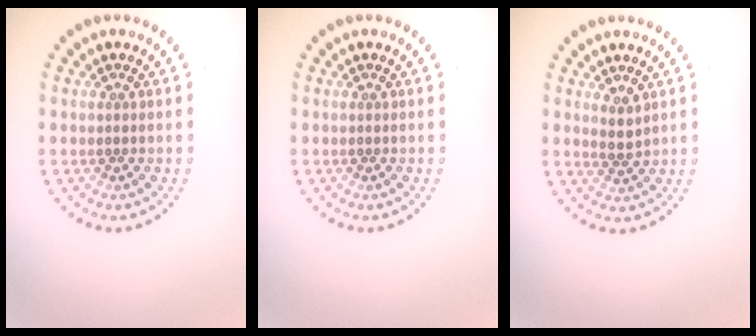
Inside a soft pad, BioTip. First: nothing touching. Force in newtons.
{"total": 0.0}
{"total": 1.6, "press": 1.3, "slide": 0.9}